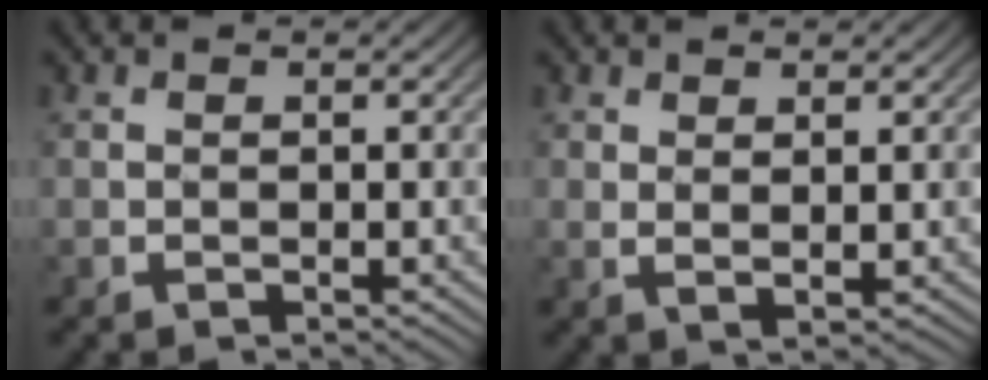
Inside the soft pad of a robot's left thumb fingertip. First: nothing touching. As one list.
[{"total": 2.1, "force": [1.6, 0.7, 1.3], "torque": [-0.017, -0.004, 0.026]}]